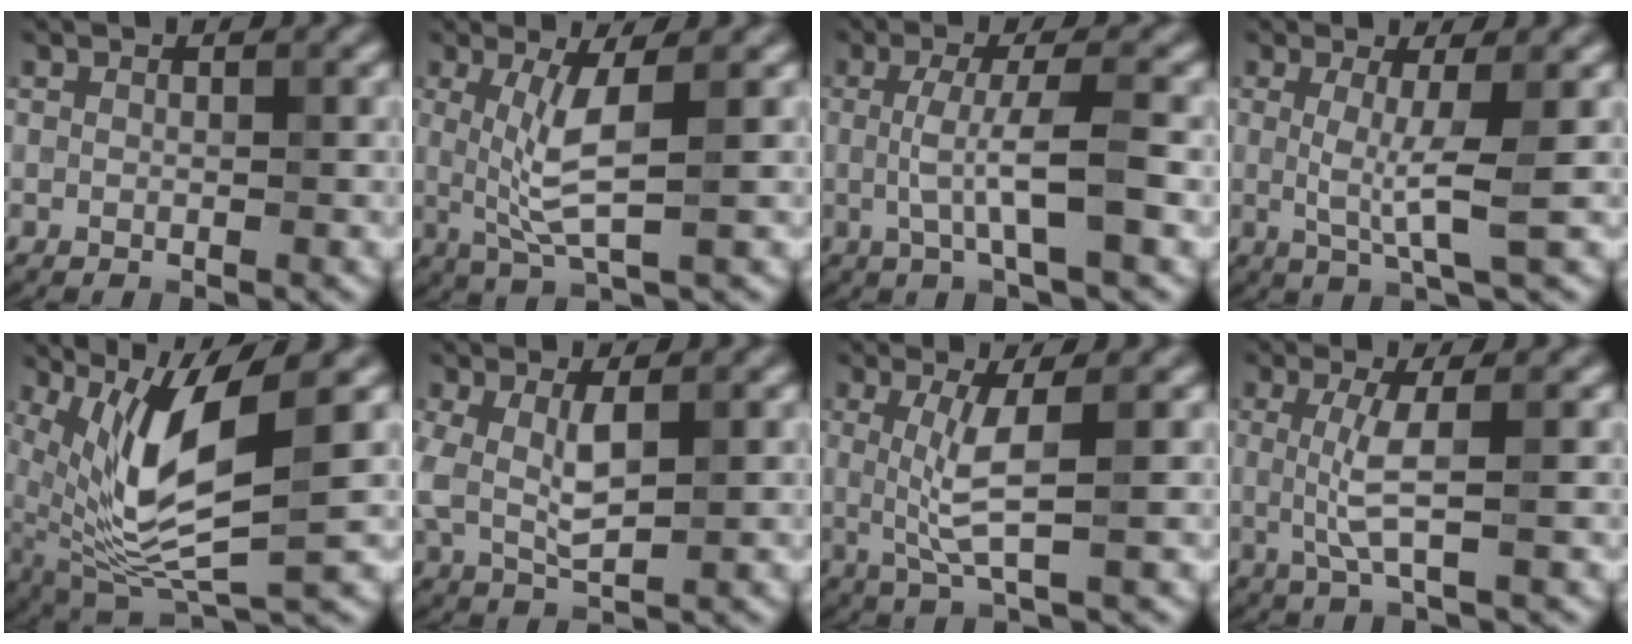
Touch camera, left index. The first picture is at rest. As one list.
[{"total": 4.5, "force": [0.6, 0.8, 4.4], "torque": [-0.094, -0.004, 0.017]}, {"total": 4.2, "force": [-0.2, 0.7, 4.1], "torque": [-0.080, -0.001, -0.006]}, {"total": 3.7, "force": [0.1, 0.5, 3.7], "torque": [-0.070, -0.008, 0.001]}, {"total": 8.8, "force": [2.3, 2.6, 8.1], "torque": [-0.170, -0.017, 0.051]}, {"total": 3.8, "force": [0.5, 1.6, 3.4], "torque": [-0.077, 0.000, 0.012]}, {"total": 3.9, "force": [0.4, 0.6, 3.8], "torque": [-0.082, -0.002, 0.013]}, {"total": 3.4, "force": [0.1, 0.6, 3.3], "torque": [-0.072, -0.002, 0.001]}]